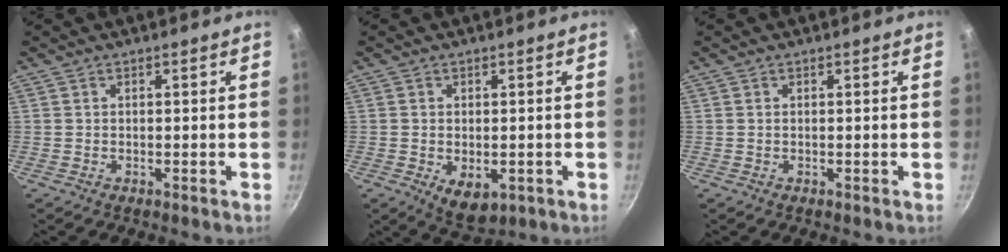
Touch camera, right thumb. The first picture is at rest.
{"total": 6.2, "force": [-1.5, 3.8, 4.7], "torque": [-0.061, -0.010, -0.011]}
{"total": 0.0}